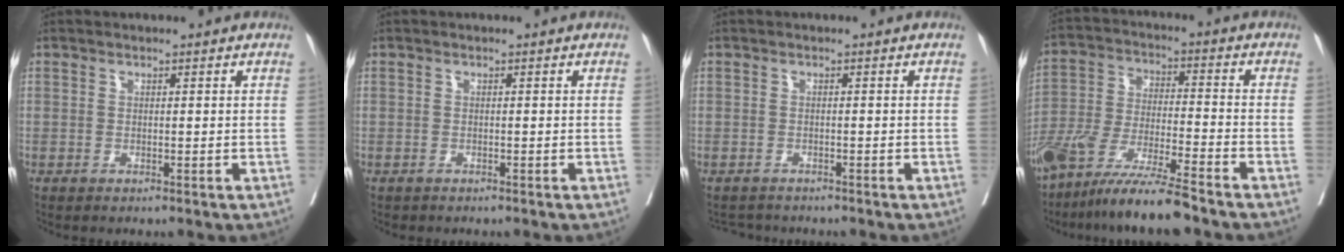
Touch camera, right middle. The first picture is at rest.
{"total": 0.8, "force": [-0.7, 0.4, 0.1], "torque": [-0.014, -0.001, -0.012]}
{"total": 2.4, "force": [-2.3, 0.7, -0.2], "torque": [0.007, -0.007, -0.038]}
{"total": 12.4, "force": [-10.0, 0.1, 7.4], "torque": [-0.136, -0.027, -0.185]}